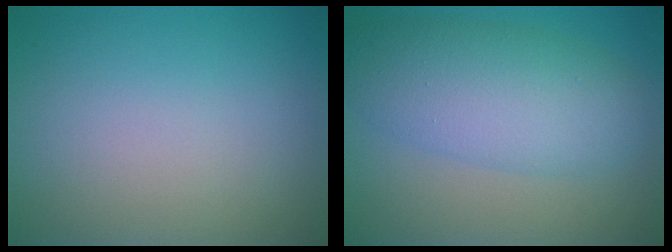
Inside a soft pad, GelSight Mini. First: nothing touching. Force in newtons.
{"total": 6.9, "press": 6.9, "slide": 0.1}